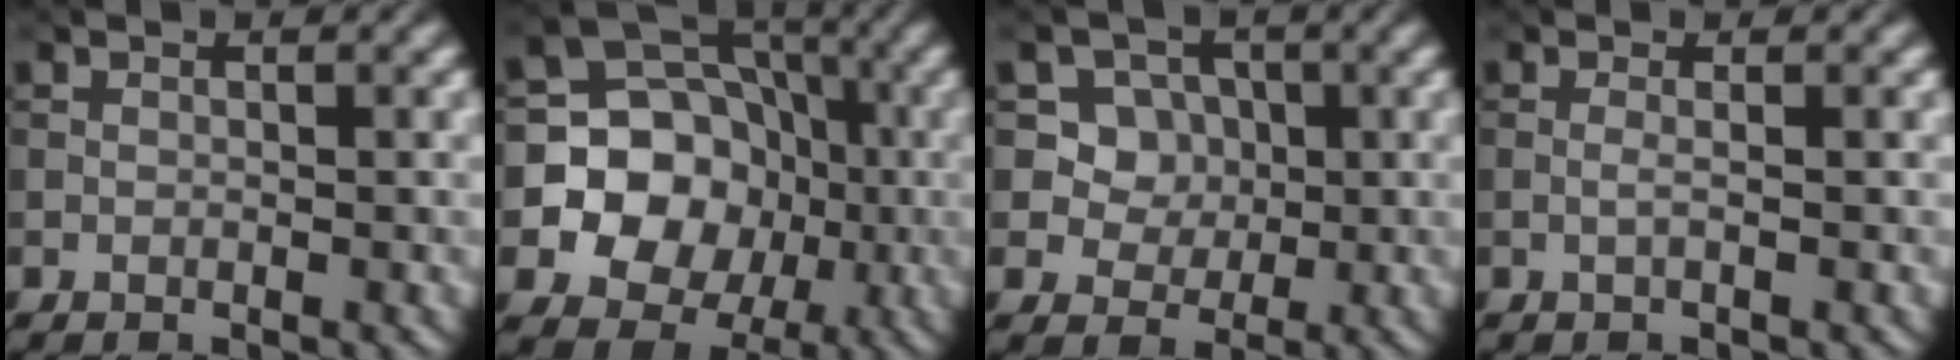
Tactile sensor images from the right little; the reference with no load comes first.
{"total": 11.0, "force": [-1.6, 9.9, 4.4], "torque": [-0.073, 0.019, -0.053]}
{"total": 5.5, "force": [1.6, 4.9, 2.0], "torque": [-0.042, -0.004, 0.034]}
{"total": 0.6, "force": [-0.2, -0.1, 0.6], "torque": [-0.016, 0.001, -0.007]}